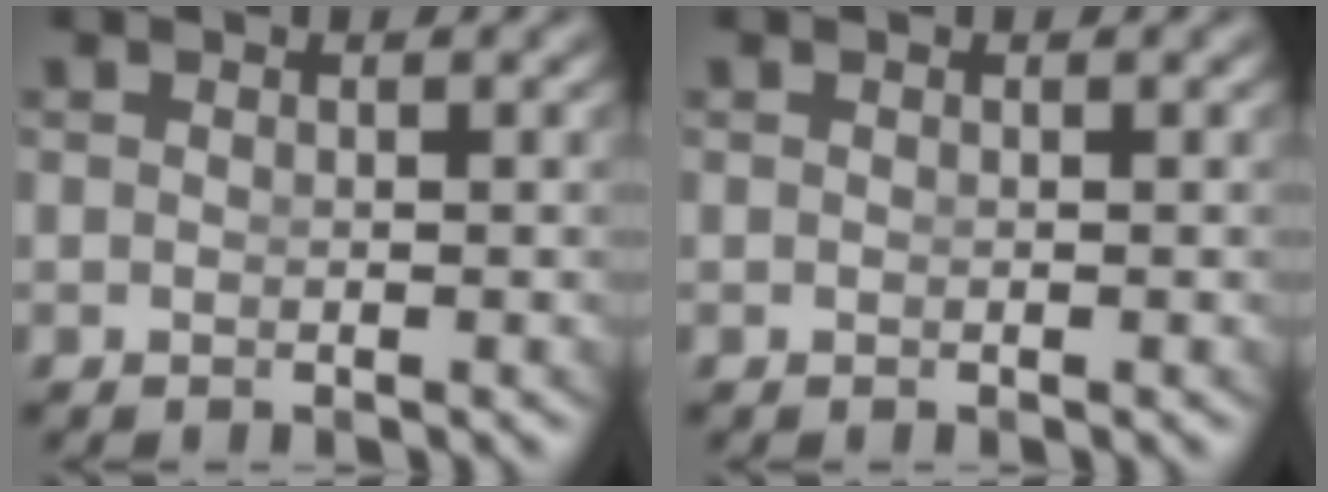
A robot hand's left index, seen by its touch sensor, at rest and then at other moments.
{"total": 0.0}